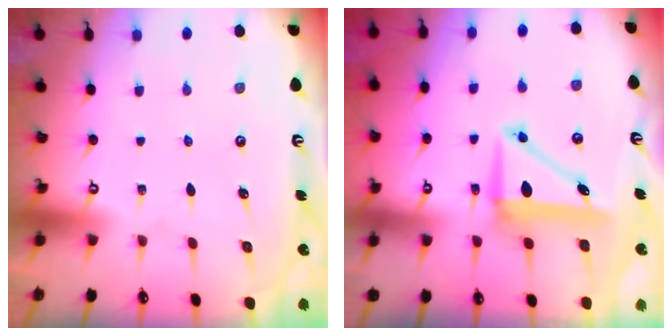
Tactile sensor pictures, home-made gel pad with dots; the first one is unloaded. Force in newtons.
{"total": 7.5, "press": 7.3, "slide": 1.8}